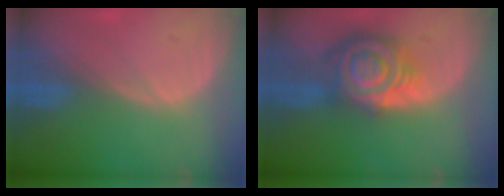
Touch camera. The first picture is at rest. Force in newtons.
{"total": 9.2, "press": 9.2, "slide": 0.6}